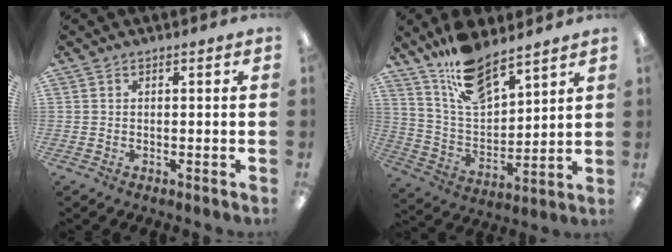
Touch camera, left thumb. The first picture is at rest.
{"total": 14.0, "force": [11.3, 4.9, 6.5], "torque": [-0.130, -0.065, 0.207]}